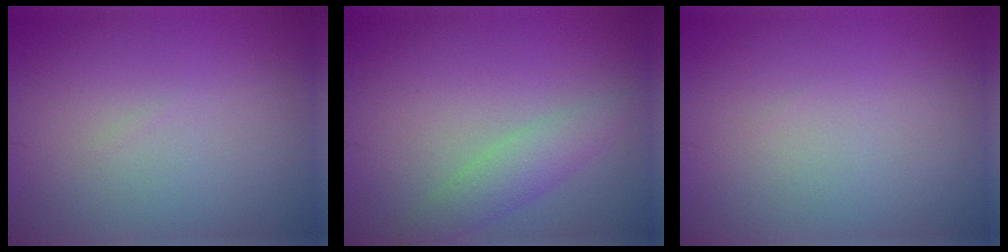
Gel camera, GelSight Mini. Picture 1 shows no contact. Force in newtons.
{"total": 2.6, "press": 2.6, "slide": 0.1}
{"total": 0.0}